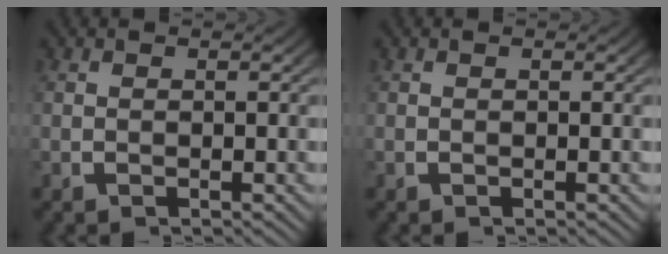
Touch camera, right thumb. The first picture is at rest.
{"total": 0.0}